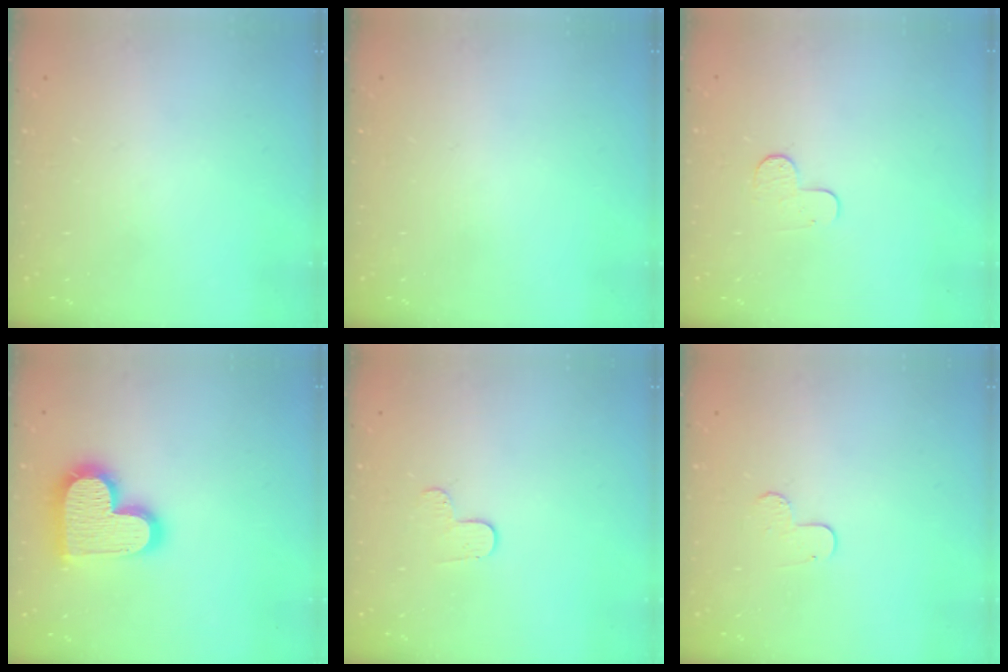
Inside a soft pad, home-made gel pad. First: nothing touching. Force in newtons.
{"total": 0.0}
{"total": 4.8, "press": 4.7, "slide": 0.5}
{"total": 18.7, "press": 18.6, "slide": 1.4}
{"total": 3.8, "press": 3.8, "slide": 0.4}
{"total": 5.2, "press": 5.1, "slide": 0.5}